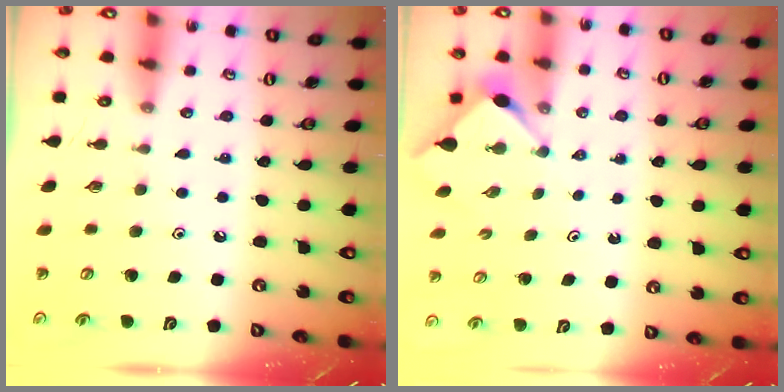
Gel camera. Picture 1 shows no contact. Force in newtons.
{"total": 2.8, "press": 2.8, "slide": 0.3}